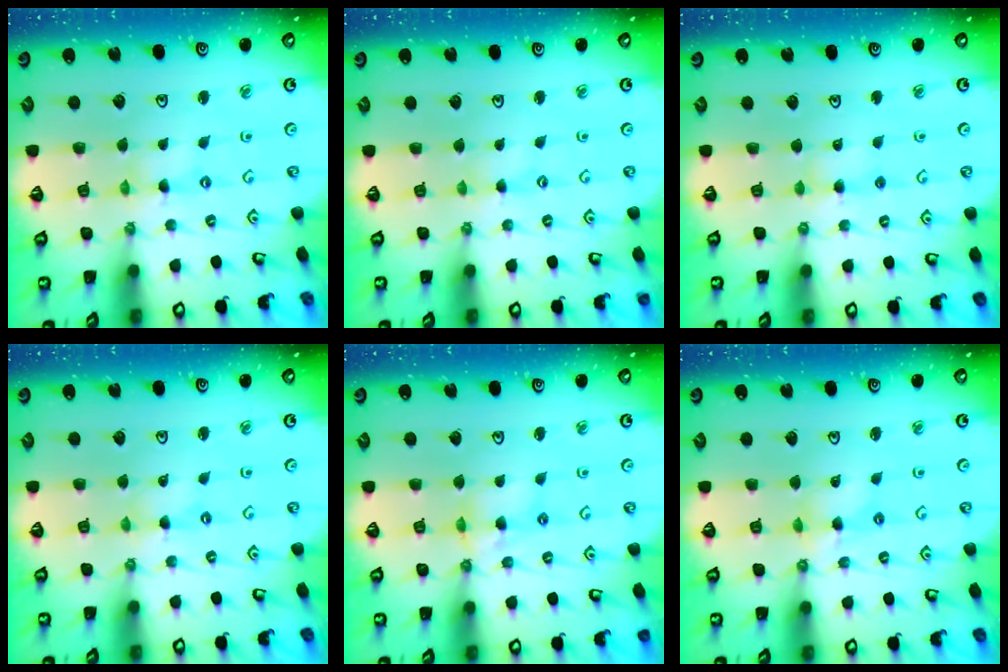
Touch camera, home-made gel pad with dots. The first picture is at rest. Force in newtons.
{"total": 0.0}
{"total": 3.5, "press": 3.5, "slide": 0.5}
{"total": 0.0}
{"total": 5.5, "press": 5.5, "slide": 0.5}
{"total": 4.0, "press": 4.0, "slide": 0.3}